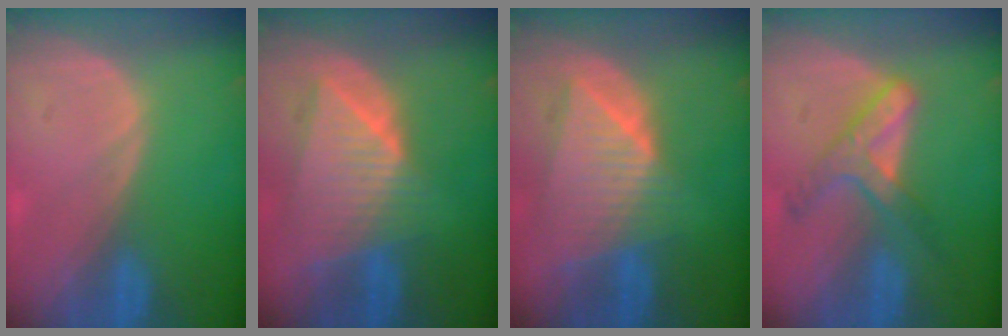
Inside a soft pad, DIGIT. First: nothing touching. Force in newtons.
{"total": 9.1, "press": 8.0, "slide": 4.3}
{"total": 9.1, "press": 8.0, "slide": 4.3}
{"total": 6.2, "press": 5.6, "slide": 2.7}